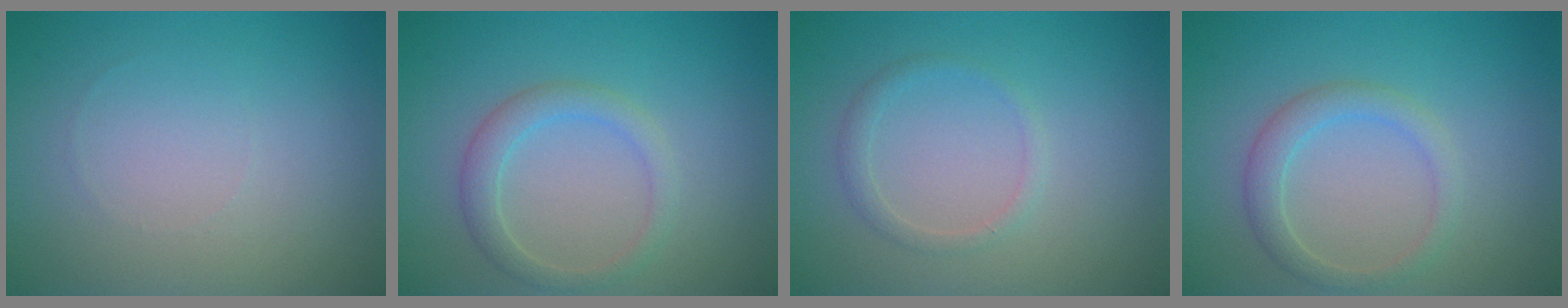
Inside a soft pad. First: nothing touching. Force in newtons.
{"total": 2.4, "press": 2.4, "slide": 0.1}
{"total": 1.3, "press": 1.3, "slide": 0.0}
{"total": 2.4, "press": 2.4, "slide": 0.1}